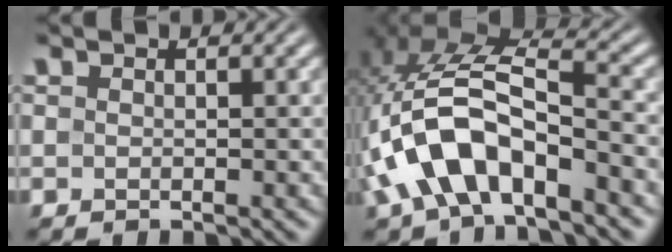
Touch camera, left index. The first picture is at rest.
{"total": 10.0, "force": [-4.2, 4.9, 7.6], "torque": [-0.161, 0.015, -0.079]}